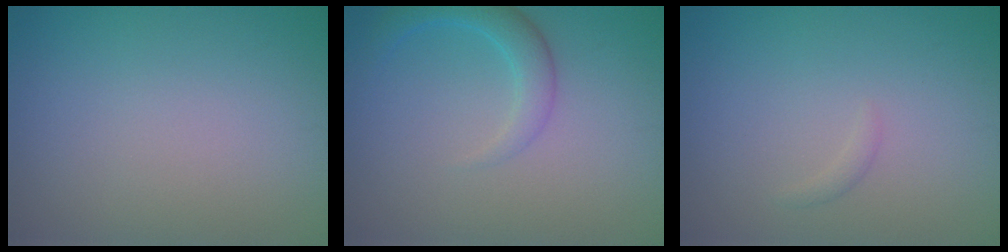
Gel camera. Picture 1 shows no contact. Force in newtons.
{"total": 2.7, "press": 2.7, "slide": 0.1}
{"total": 0.6, "press": 0.6, "slide": 0.1}